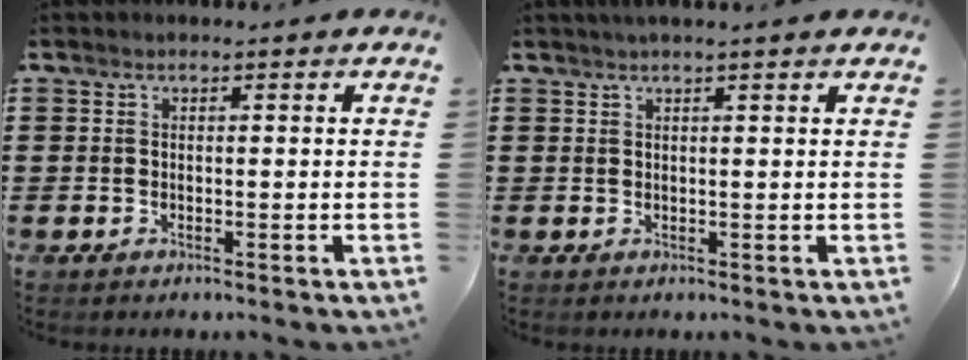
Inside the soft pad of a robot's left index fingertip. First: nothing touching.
{"total": 1.6, "force": [1.3, -0.2, 0.9], "torque": [-0.018, 0.000, 0.025]}